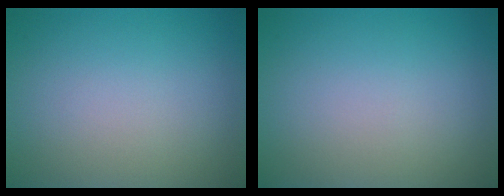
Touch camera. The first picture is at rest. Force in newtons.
{"total": 0.0}